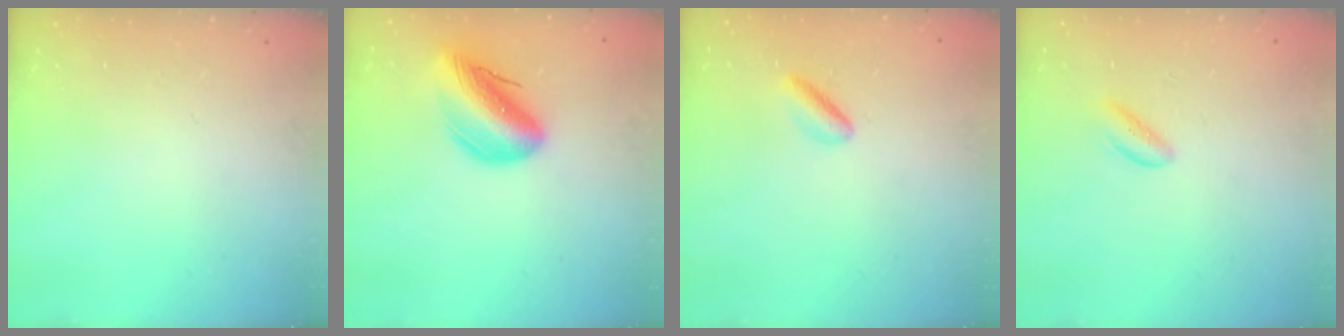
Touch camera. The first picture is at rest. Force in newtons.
{"total": 15.0, "press": 14.5, "slide": 3.8}
{"total": 2.9, "press": 2.9, "slide": 0.4}
{"total": 2.1, "press": 2.1, "slide": 0.3}